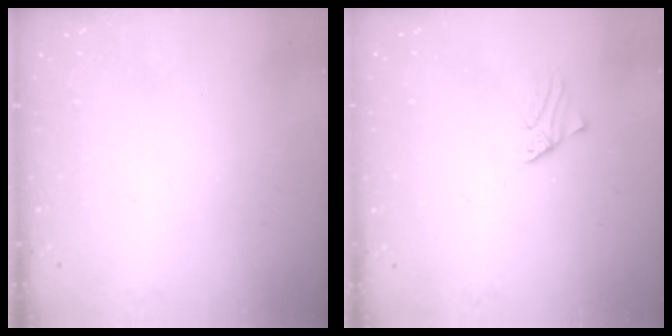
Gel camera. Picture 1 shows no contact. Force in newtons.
{"total": 1.2, "press": 1.2, "slide": 0.2}